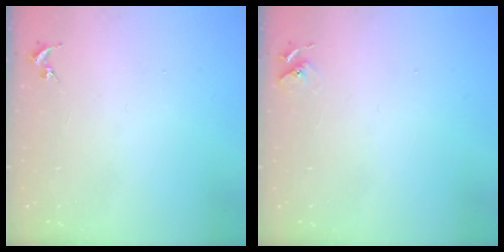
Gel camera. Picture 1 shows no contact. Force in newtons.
{"total": 5.8, "press": 5.8, "slide": 0.7}